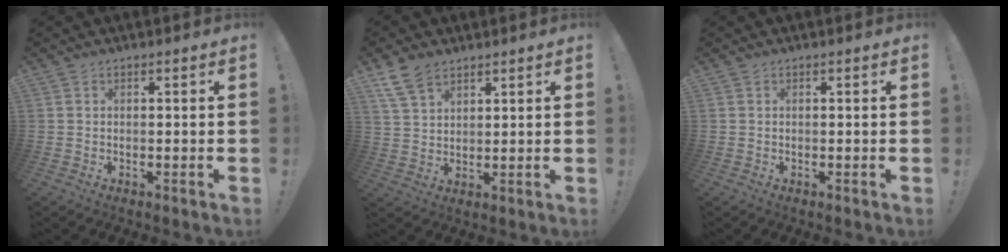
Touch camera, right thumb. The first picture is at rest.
{"total": 8.1, "force": [5.6, 4.5, 3.7], "torque": [-0.080, -0.016, 0.113]}
{"total": 0.0}